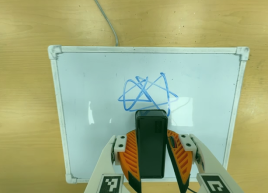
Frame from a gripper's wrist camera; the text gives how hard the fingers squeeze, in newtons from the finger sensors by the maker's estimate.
{"total": 5.3, "left": 4.6, "right": 5.9}